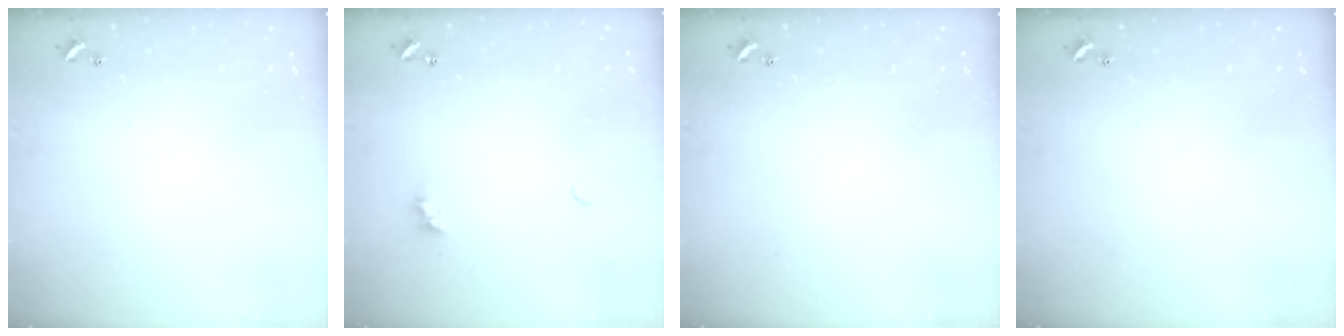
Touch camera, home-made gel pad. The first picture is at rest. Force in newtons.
{"total": 3.7, "press": 3.6, "slide": 0.5}
{"total": 0.0}
{"total": 0.0}